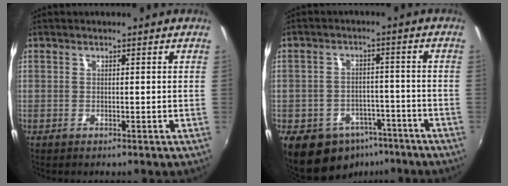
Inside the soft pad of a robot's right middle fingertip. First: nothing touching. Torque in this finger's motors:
{"motor_torque": [1.10, -1.04, 0.14, 0.07]}